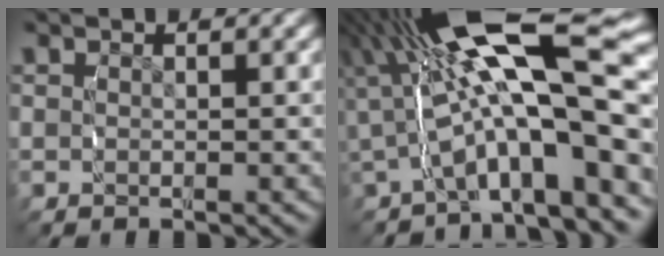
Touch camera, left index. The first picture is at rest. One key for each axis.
{"total": 11.1, "fx": 1.0, "fy": 5.1, "fz": 9.9, "tx": -0.151, "ty": 0.027, "tz": 0.009}